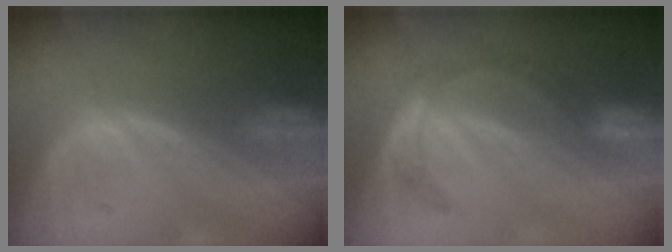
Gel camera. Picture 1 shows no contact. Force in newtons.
{"total": 5.5, "press": 4.7, "slide": 2.8}